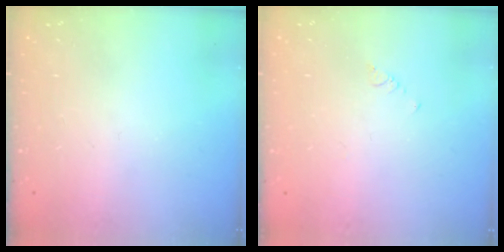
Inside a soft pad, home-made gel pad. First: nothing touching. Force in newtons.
{"total": 0.7, "press": 0.6, "slide": 0.2}